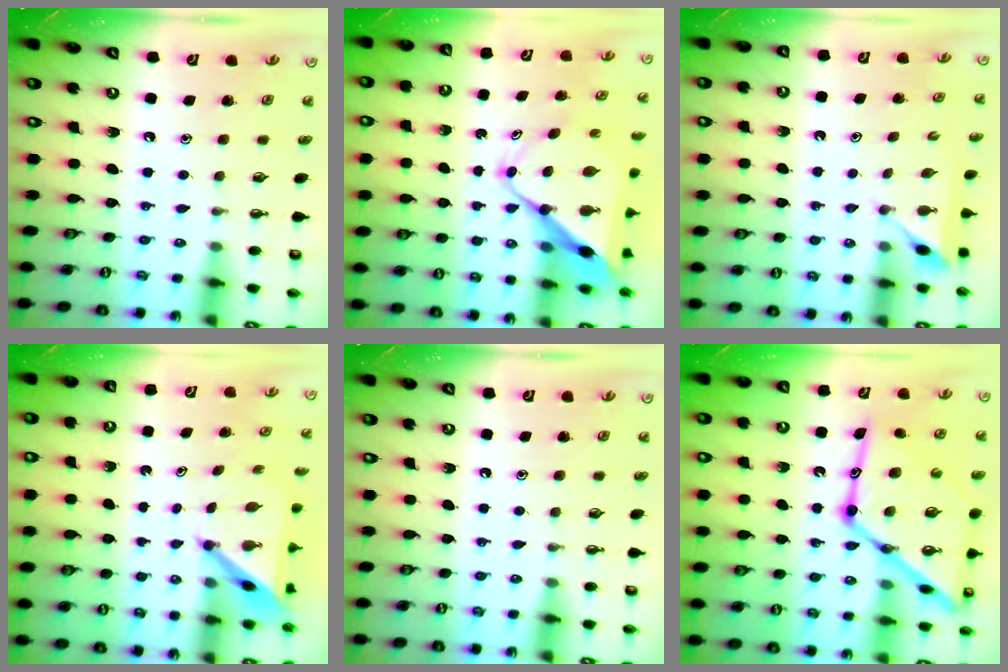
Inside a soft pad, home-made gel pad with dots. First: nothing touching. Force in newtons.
{"total": 12.1, "press": 12.1, "slide": 1.1}
{"total": 3.2, "press": 3.2, "slide": 0.4}
{"total": 5.2, "press": 5.2, "slide": 0.5}
{"total": 0.0}
{"total": 24.2, "press": 24.1, "slide": 2.0}